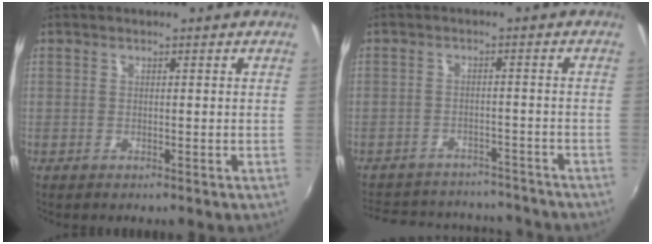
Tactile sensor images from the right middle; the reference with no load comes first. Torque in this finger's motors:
{"motor_torque": [0.41, -0.65, -0.13, -0.07]}